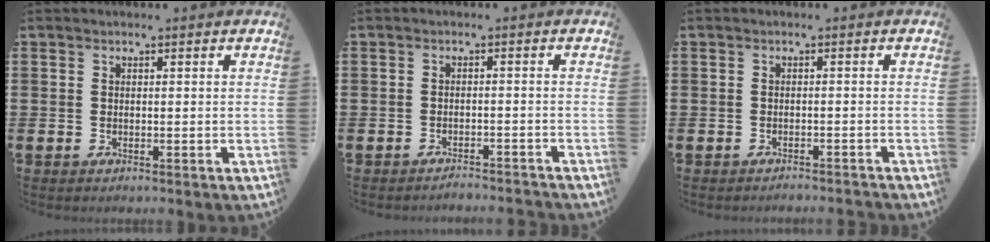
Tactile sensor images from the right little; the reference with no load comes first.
{"total": 1.5, "force": [-1.5, -0.1, -0.1], "torque": [-0.002, 0.004, -0.032]}
{"total": 1.0, "force": [-1.0, -0.1, 0.0], "torque": [0.000, 0.001, -0.020]}